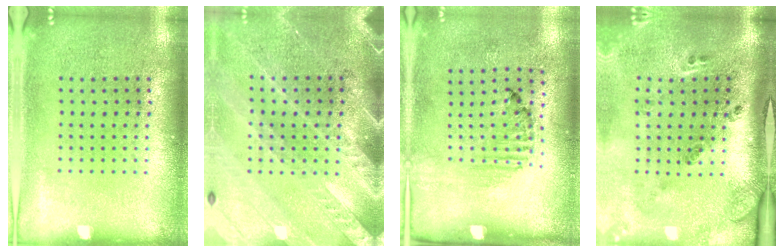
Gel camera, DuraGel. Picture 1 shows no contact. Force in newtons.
{"total": 3.0, "press": 2.6, "slide": 1.4}
{"total": 1.5, "press": 1.2, "slide": 1.0}
{"total": 3.1, "press": 1.8, "slide": 2.5}